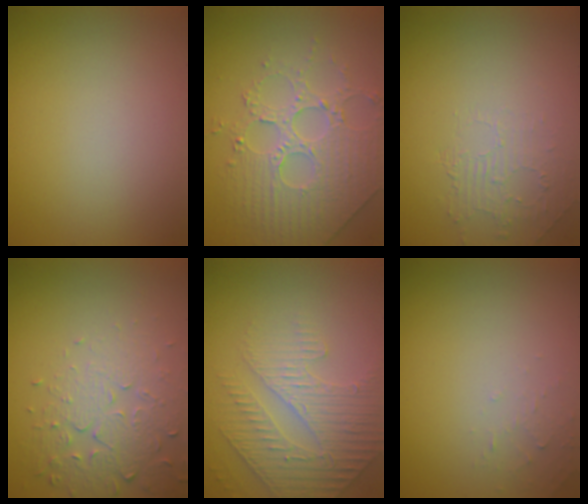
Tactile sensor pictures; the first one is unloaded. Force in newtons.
{"total": 4.5, "press": 4.1, "slide": 2.0}
{"total": 1.9, "press": 0.3, "slide": 1.9}
{"total": 5.1, "press": 3.7, "slide": 3.4}
{"total": 4.5, "press": 3.5, "slide": 2.9}
{"total": 0.9, "press": 0.9, "slide": 0.1}